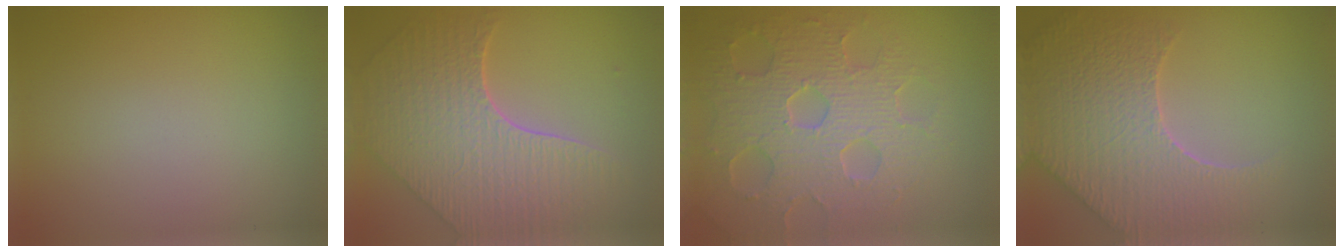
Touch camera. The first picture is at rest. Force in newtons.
{"total": 8.2, "press": 5.9, "slide": 5.6}
{"total": 7.8, "press": 6.0, "slide": 5.1}
{"total": 8.9, "press": 6.4, "slide": 6.3}